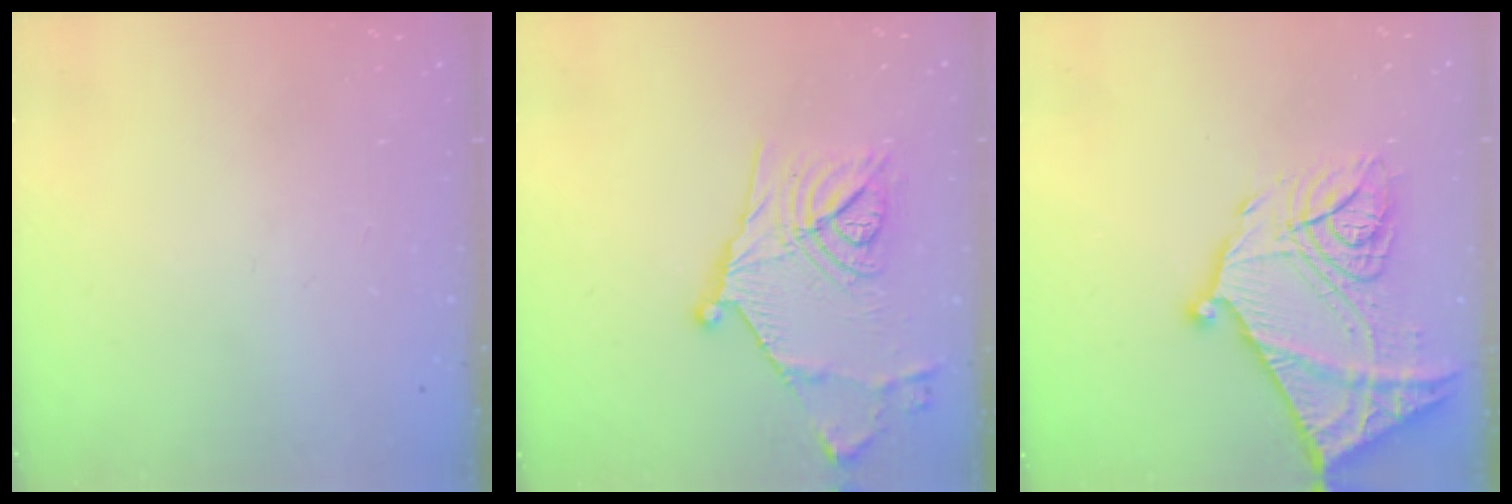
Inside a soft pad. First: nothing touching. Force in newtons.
{"total": 17.2, "press": 17.1, "slide": 1.9}
{"total": 25.4, "press": 25.3, "slide": 2.5}